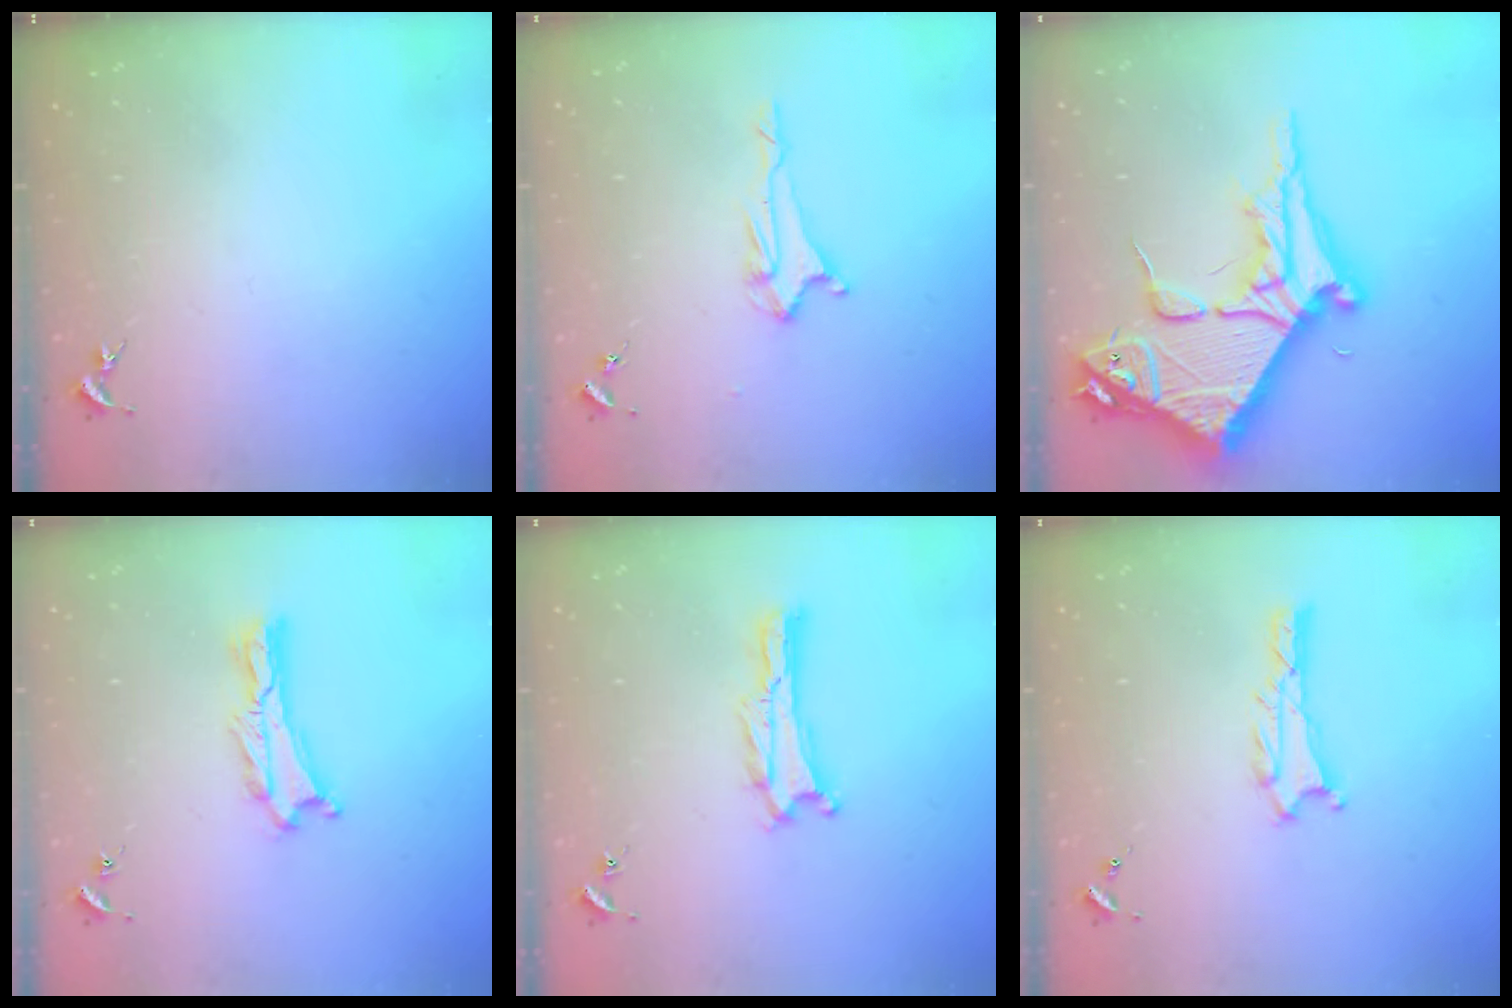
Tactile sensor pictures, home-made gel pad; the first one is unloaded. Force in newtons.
{"total": 2.1, "press": 2.0, "slide": 0.4}
{"total": 15.7, "press": 15.6, "slide": 1.7}
{"total": 1.2, "press": 1.1, "slide": 0.3}
{"total": 0.0}
{"total": 1.3, "press": 1.3, "slide": 0.3}